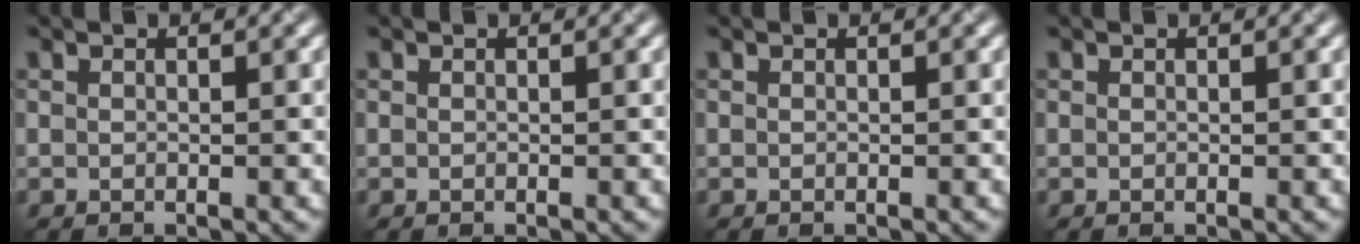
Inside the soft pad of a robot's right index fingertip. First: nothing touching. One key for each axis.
{"total": 0.0}
{"total": 0.0}
{"total": 0.0}